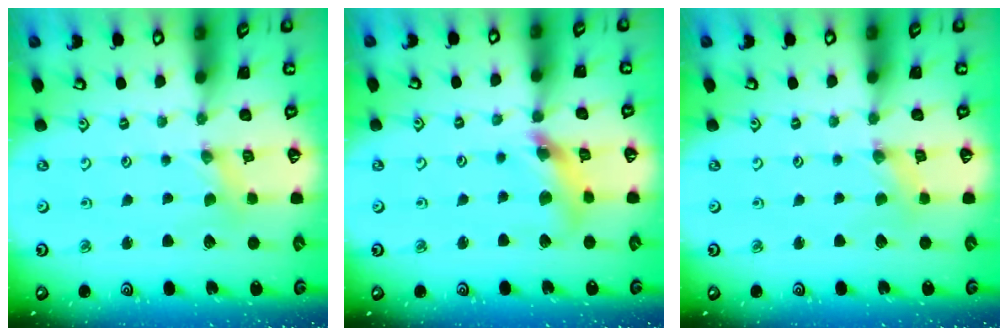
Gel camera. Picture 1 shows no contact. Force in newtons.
{"total": 11.4, "press": 11.4, "slide": 1.3}
{"total": 1.5, "press": 1.4, "slide": 0.2}